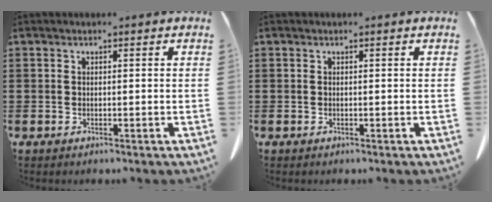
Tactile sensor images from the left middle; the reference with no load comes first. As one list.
[{"total": 0.0}]